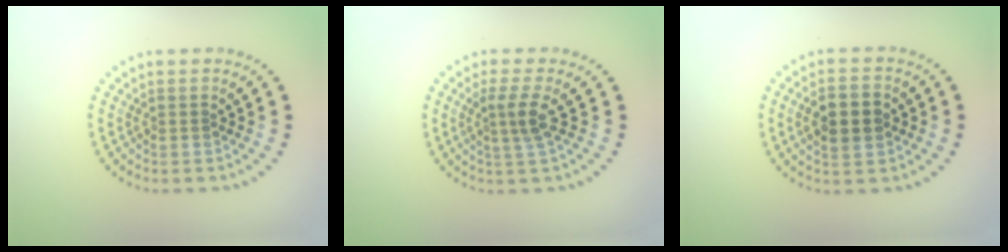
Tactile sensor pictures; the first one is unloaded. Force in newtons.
{"total": 2.3, "press": 1.7, "slide": 1.5}
{"total": 3.6, "press": 3.6, "slide": 0.2}